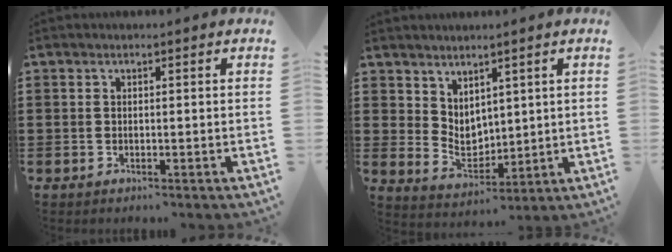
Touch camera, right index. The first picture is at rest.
{"total": 4.4, "force": [3.3, 2.7, 1.0], "torque": [-0.034, -0.009, 0.065]}